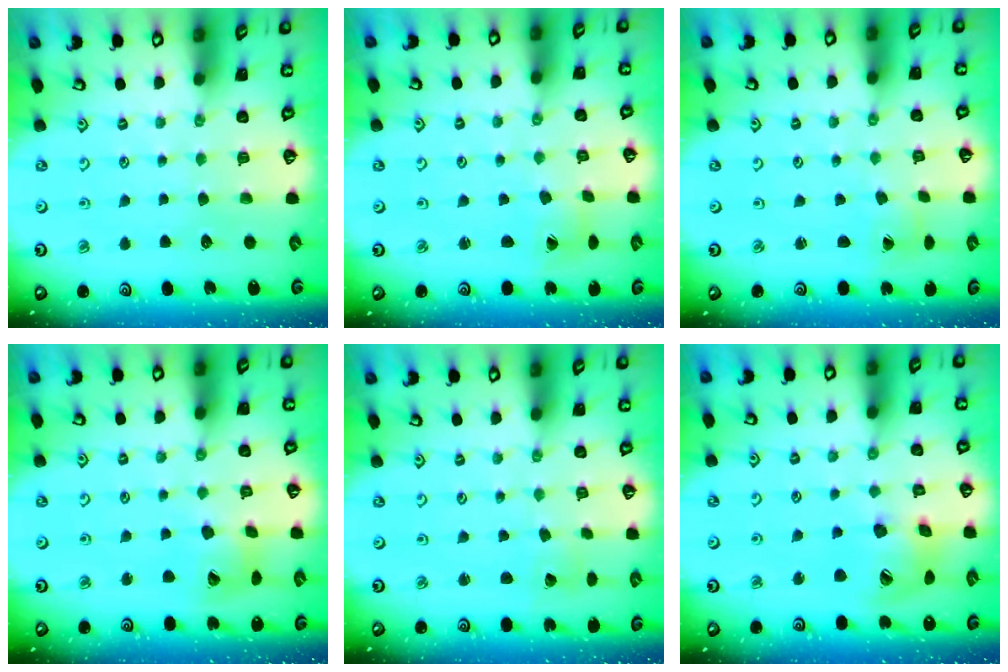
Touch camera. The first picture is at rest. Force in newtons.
{"total": 1.3, "press": 1.3, "slide": 0.1}
{"total": 0.7, "press": 0.7, "slide": 0.1}
{"total": 10.5, "press": 10.4, "slide": 1.3}
{"total": 1.5, "press": 1.5, "slide": 0.2}
{"total": 15.5, "press": 15.3, "slide": 2.2}